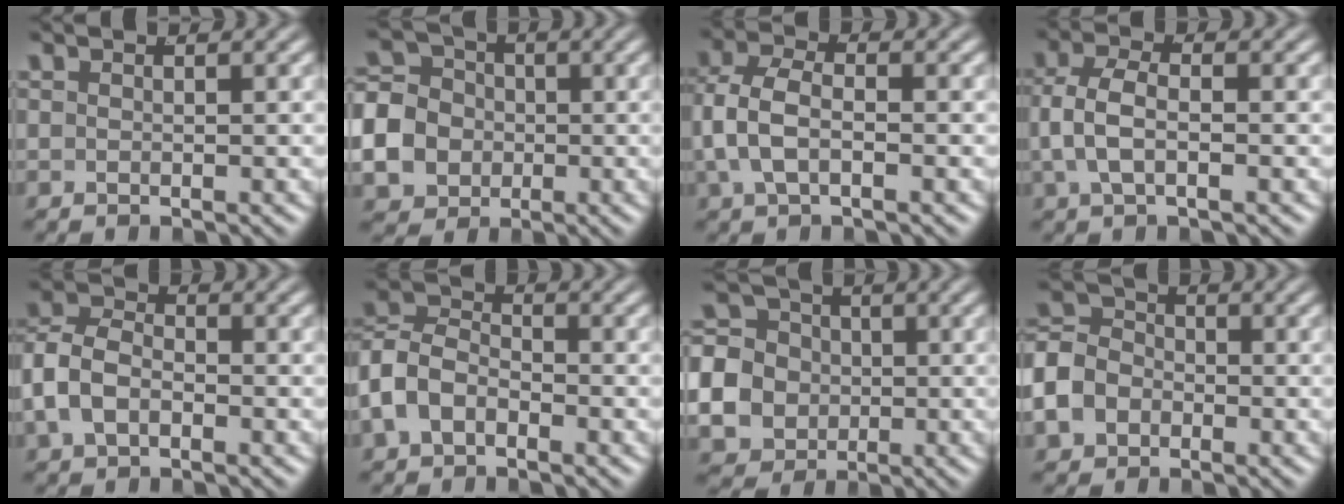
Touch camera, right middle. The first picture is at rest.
{"total": 9.5, "force": [-1.2, 8.6, 3.8], "torque": [-0.087, -0.024, -0.022]}
{"total": 4.9, "force": [0.0, 3.6, 3.3], "torque": [-0.082, -0.002, -0.002]}
{"total": 4.2, "force": [0.1, 2.7, 3.2], "torque": [-0.073, 0.000, 0.000]}
{"total": 6.2, "force": [-0.8, 5.2, 3.3], "torque": [-0.084, -0.005, -0.017]}
{"total": 7.6, "force": [-1.5, 6.8, 3.0], "torque": [-0.087, -0.010, -0.037]}
{"total": 12.3, "force": [-1.6, 11.3, 4.5], "torque": [-0.115, -0.040, -0.030]}
{"total": 6.9, "force": [-1.0, 6.3, 2.6], "torque": [-0.067, -0.010, -0.022]}